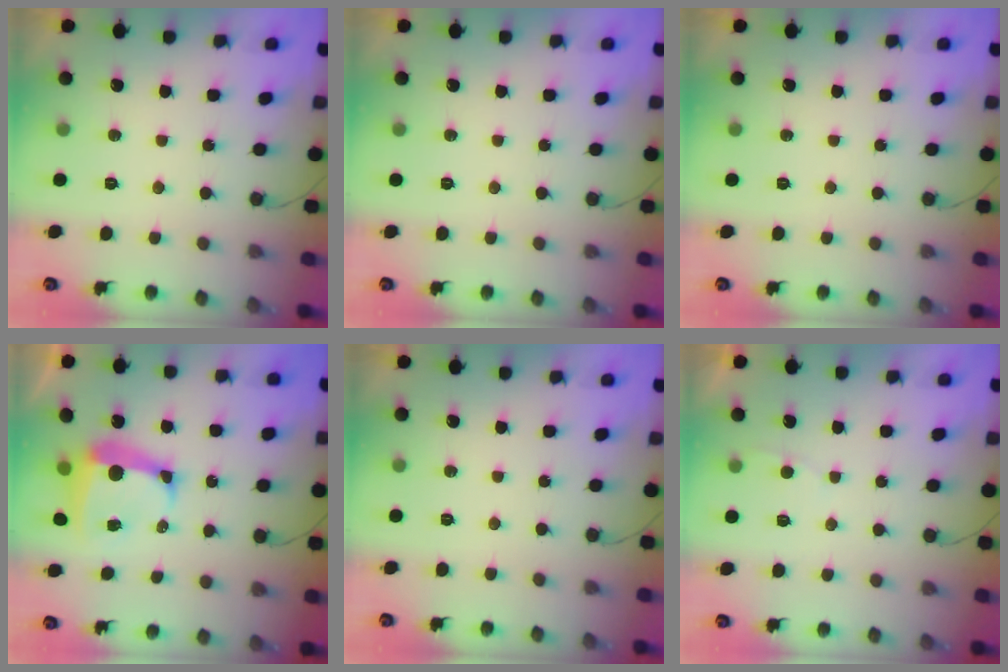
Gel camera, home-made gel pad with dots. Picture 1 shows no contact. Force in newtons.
{"total": 0.0}
{"total": 0.0}
{"total": 9.7, "press": 9.7, "slide": 1.1}
{"total": 0.0}
{"total": 2.0, "press": 2.0, "slide": 0.2}